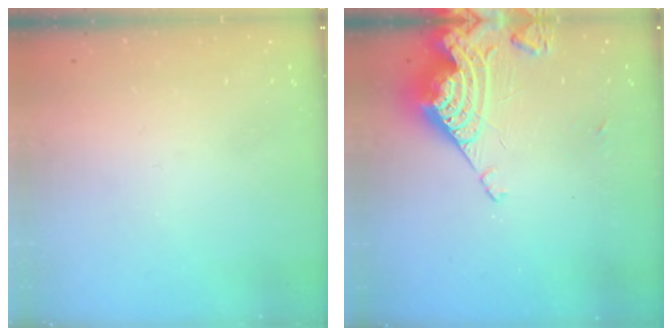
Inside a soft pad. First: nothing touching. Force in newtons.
{"total": 14.1, "press": 14.0, "slide": 1.5}